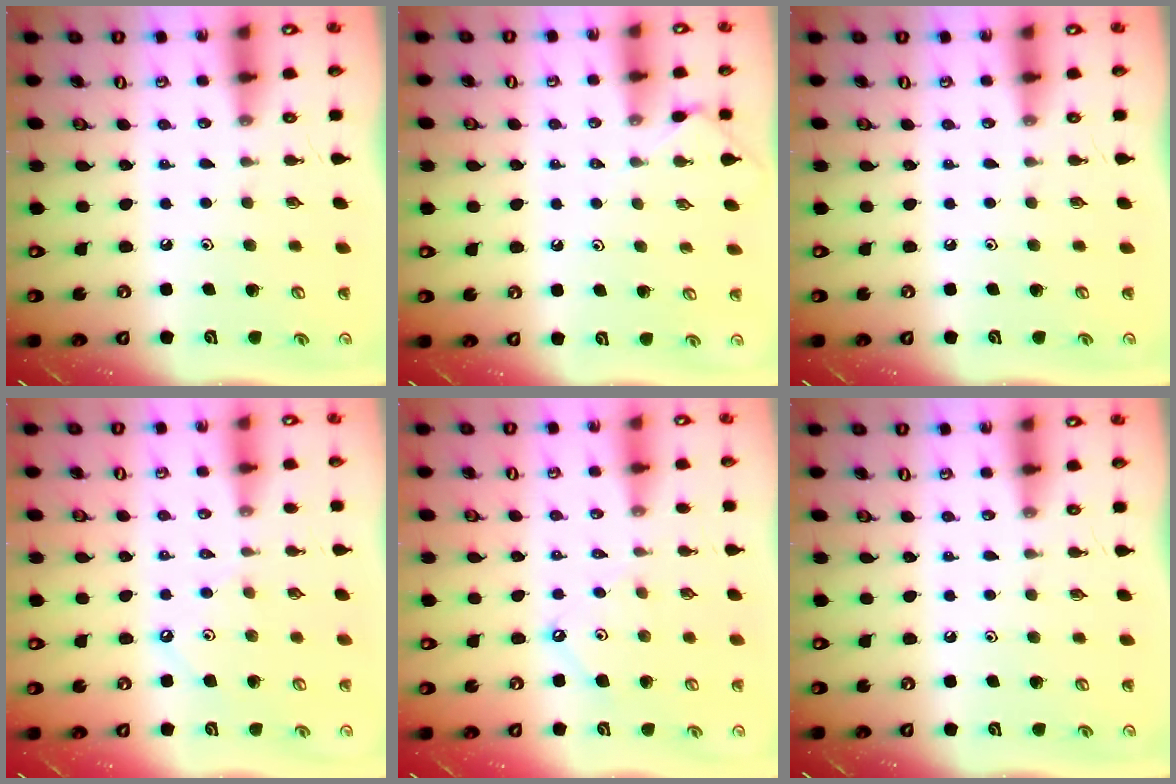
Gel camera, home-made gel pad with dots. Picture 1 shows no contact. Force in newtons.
{"total": 2.1, "press": 2.0, "slide": 0.5}
{"total": 0.0}
{"total": 1.6, "press": 1.5, "slide": 0.4}
{"total": 3.7, "press": 3.7, "slide": 0.1}
{"total": 0.0}